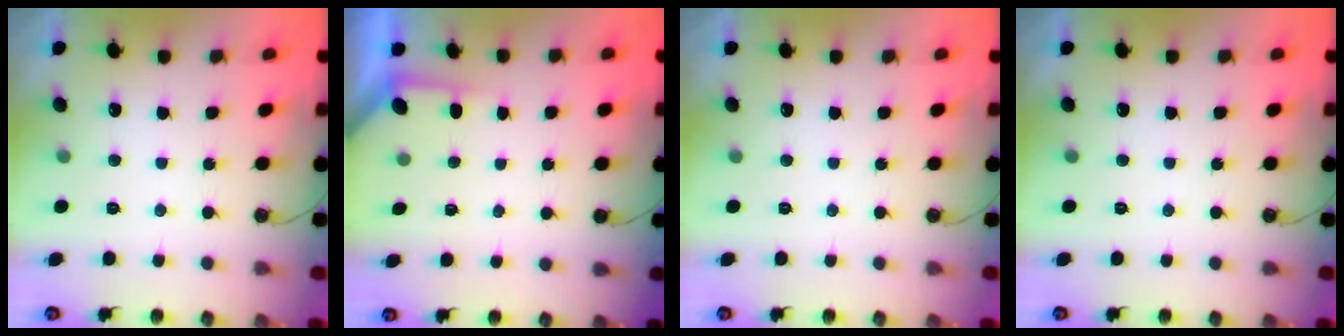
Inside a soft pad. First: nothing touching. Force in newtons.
{"total": 1.7, "press": 1.7, "slide": 0.2}
{"total": 0.0}
{"total": 0.0}